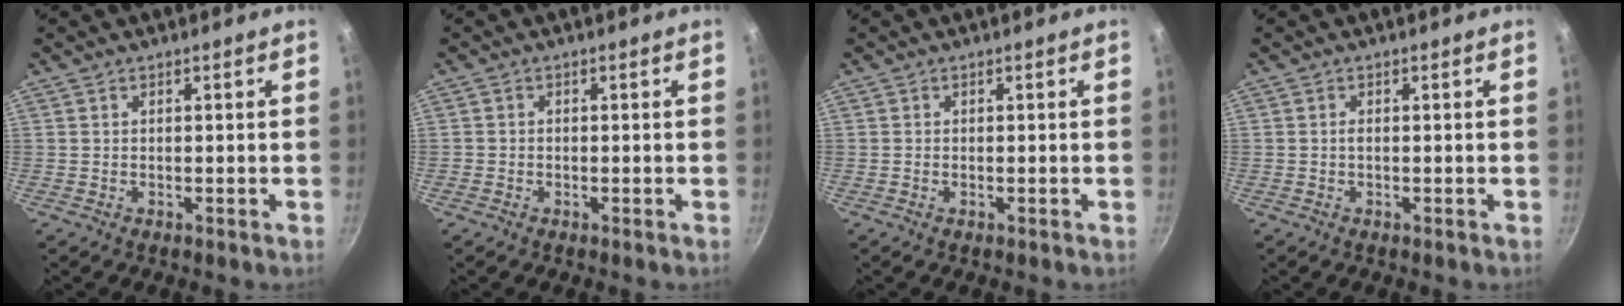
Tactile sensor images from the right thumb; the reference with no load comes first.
{"total": 0.7, "force": [-0.3, 0.6, 0.2], "torque": [-0.005, 0.002, -0.008]}
{"total": 0.0}
{"total": 0.7, "force": [-0.1, 0.3, 0.6], "torque": [-0.012, 0.003, -0.003]}